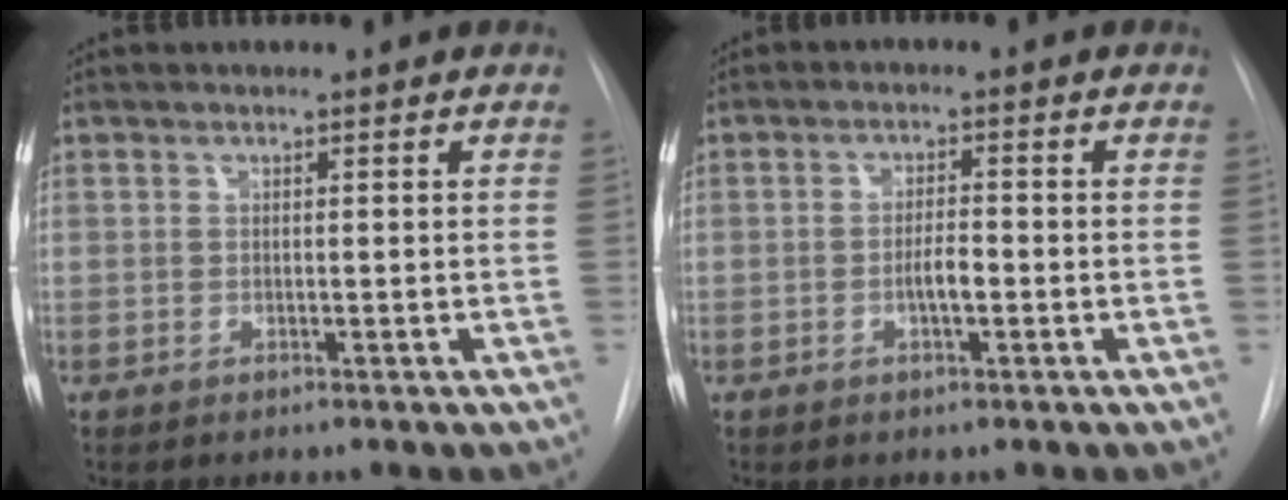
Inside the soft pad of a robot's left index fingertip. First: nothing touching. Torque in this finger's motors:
{"motor_torque": [0.49, 0.18, 0.07, 0.03]}